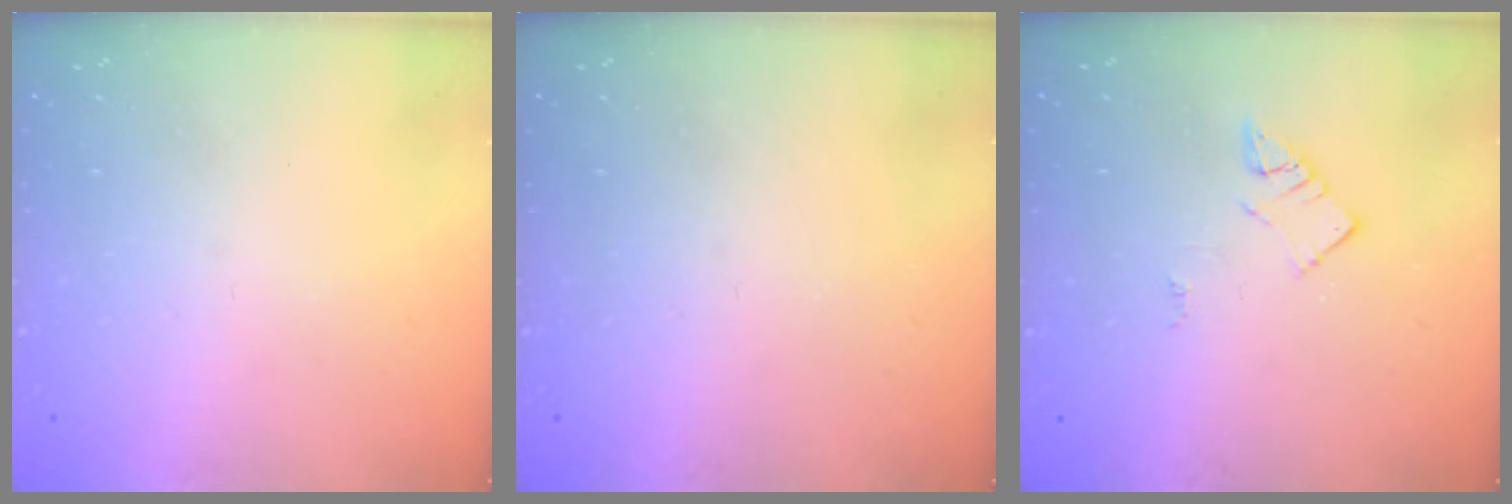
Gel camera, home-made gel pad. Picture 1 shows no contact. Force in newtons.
{"total": 0.0}
{"total": 2.9, "press": 2.9, "slide": 0.2}